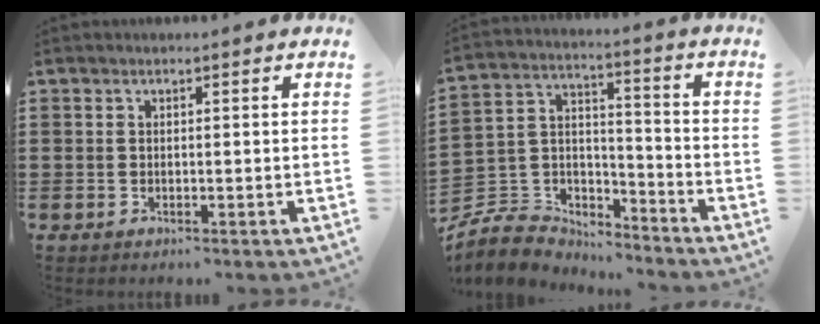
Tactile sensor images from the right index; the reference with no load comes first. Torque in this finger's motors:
{"motor_torque": [-0.52, 0.08, -1.05, -0.21]}